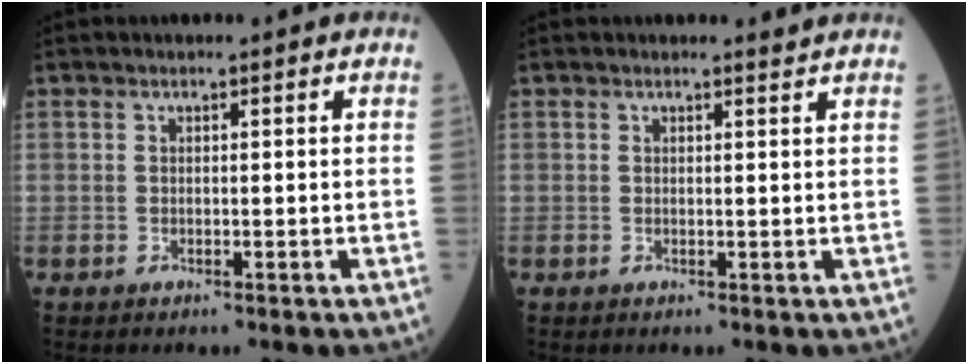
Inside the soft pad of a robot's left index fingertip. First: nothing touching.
{"total": 0.7, "force": [0.7, -0.3, -0.1], "torque": [-0.010, -0.012, 0.009]}